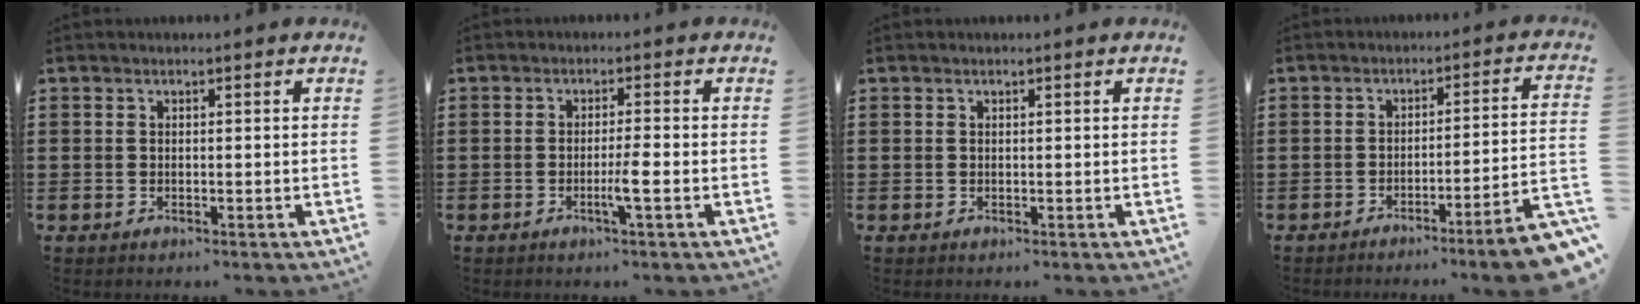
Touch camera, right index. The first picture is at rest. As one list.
[{"total": 3.3, "force": [-1.2, -0.2, 3.0], "torque": [-0.057, -0.009, -0.026]}, {"total": 0.0}, {"total": 6.4, "force": [-4.5, -0.5, 4.5], "torque": [-0.073, -0.017, -0.088]}]